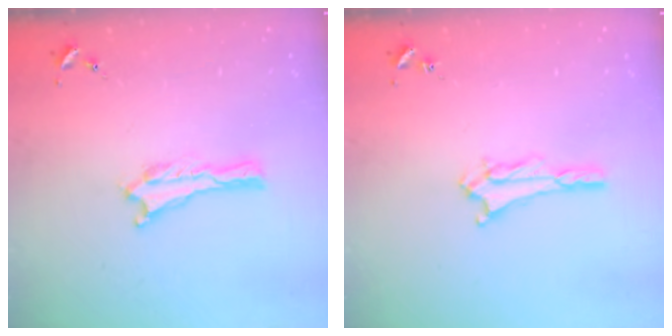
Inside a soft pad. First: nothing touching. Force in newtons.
{"total": 2.4, "press": 2.4, "slide": 0.4}